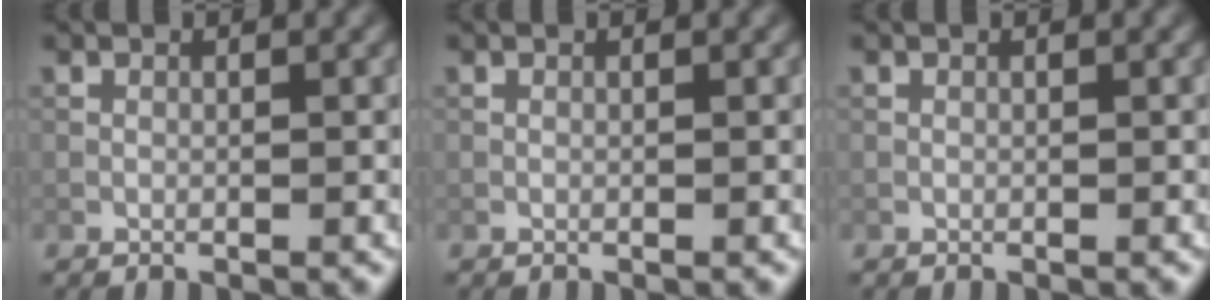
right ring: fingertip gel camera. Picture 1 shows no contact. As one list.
[{"total": 0.0}, {"total": 0.0}]